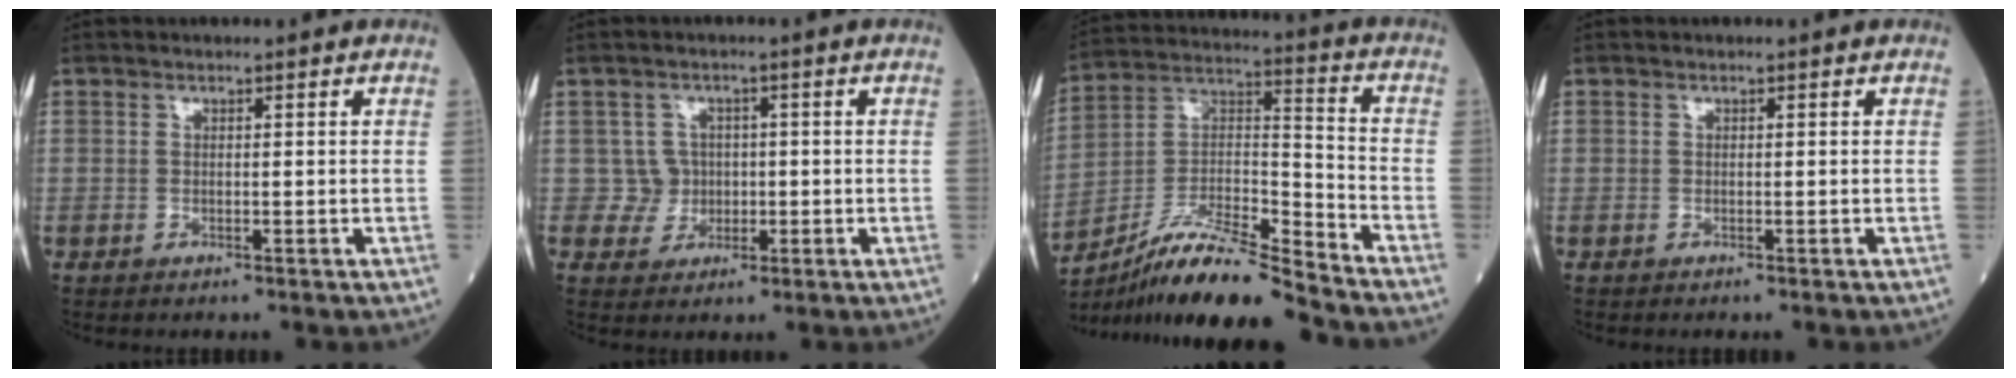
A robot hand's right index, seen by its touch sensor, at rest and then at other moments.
{"total": 3.5, "force": [0.1, 3.5, -0.2], "torque": [0.019, 0.009, 0.000]}
{"total": 15.9, "force": [-14.0, 0.3, 7.6], "torque": [-0.142, 0.018, -0.251]}
{"total": 0.0}